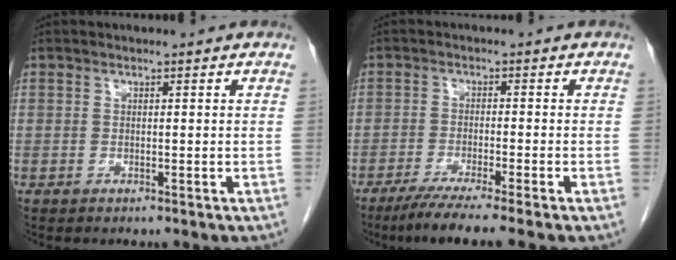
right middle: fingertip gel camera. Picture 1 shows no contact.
{"total": 7.0, "force": [-5.3, -0.8, 4.5], "torque": [-0.071, -0.019, -0.090]}